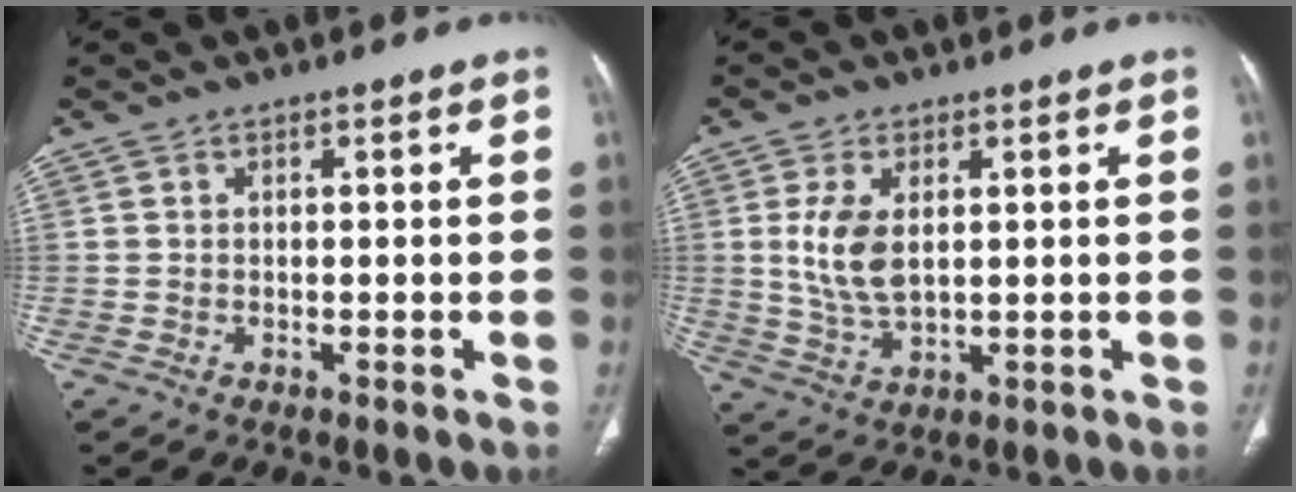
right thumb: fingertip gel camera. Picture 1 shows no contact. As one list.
[{"total": 7.8, "force": [1.4, 4.1, 6.4], "torque": [-0.133, -0.010, 0.035]}]